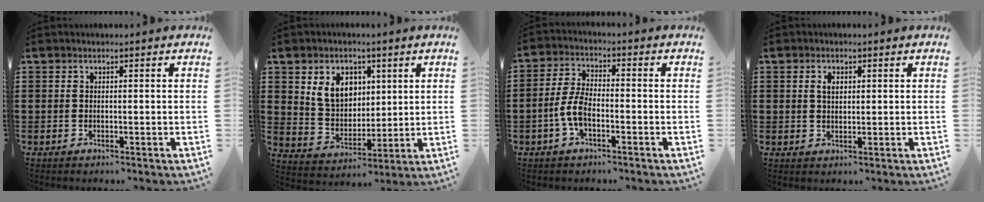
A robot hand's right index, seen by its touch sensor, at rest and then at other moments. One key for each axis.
{"total": 7.1, "fx": 2.9, "fy": 5.5, "fz": 3.3, "tx": -0.082, "ty": 0.015, "tz": 0.055}
{"total": 5.5, "fx": -1.9, "fy": 2.5, "fz": 4.5, "tx": -0.112, "ty": -0.003, "tz": -0.044}
{"total": 1.8, "fx": 0.7, "fy": 0.9, "fz": 1.5, "tx": -0.031, "ty": 0.007, "tz": 0.013}